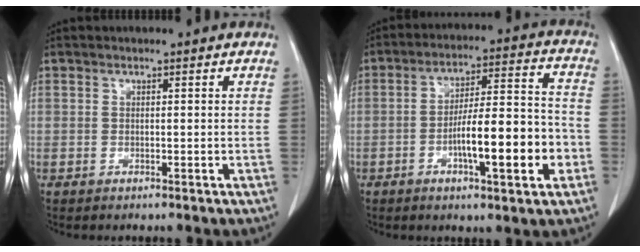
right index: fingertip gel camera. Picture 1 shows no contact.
{"total": 13.6, "force": [-4.2, 2.2, 12.8], "torque": [-0.203, 0.016, -0.064]}